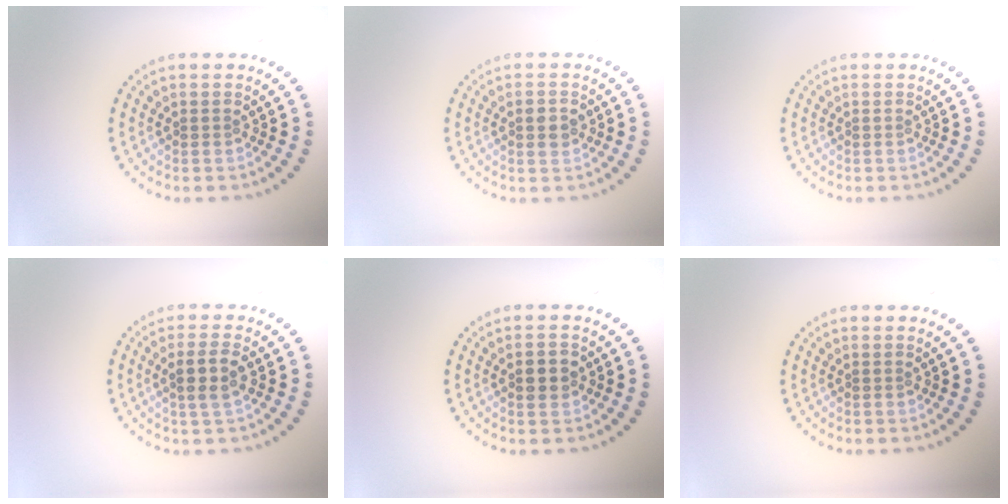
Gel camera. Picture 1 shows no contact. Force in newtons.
{"total": 2.4, "press": 2.4, "slide": 0.2}
{"total": 0.0}
{"total": 2.5, "press": 2.3, "slide": 0.8}
{"total": 2.0, "press": 2.0, "slide": 0.1}
{"total": 0.0}